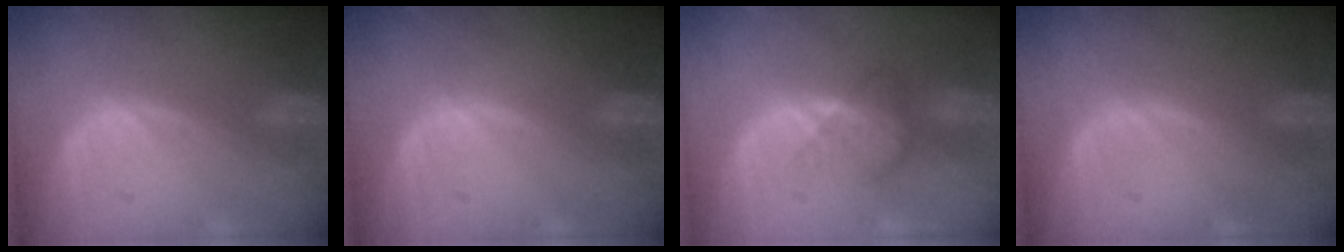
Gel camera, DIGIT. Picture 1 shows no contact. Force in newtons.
{"total": 0.0}
{"total": 3.9, "press": 3.5, "slide": 1.7}
{"total": 0.0}